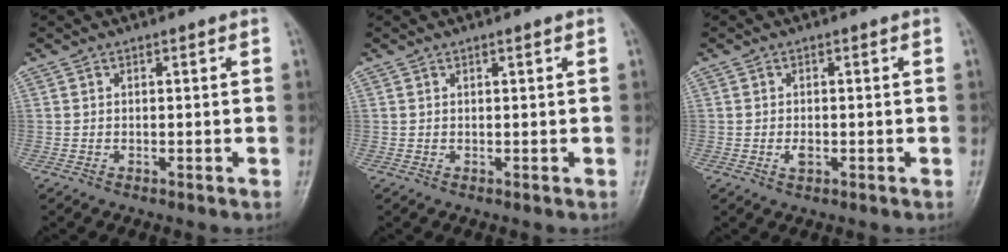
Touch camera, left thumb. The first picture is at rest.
{"total": 0.6, "force": [0.4, 0.1, 0.5], "torque": [-0.006, 0.000, 0.005]}
{"total": 1.8, "force": [-0.5, 1.1, 1.3], "torque": [-0.022, 0.000, -0.008]}